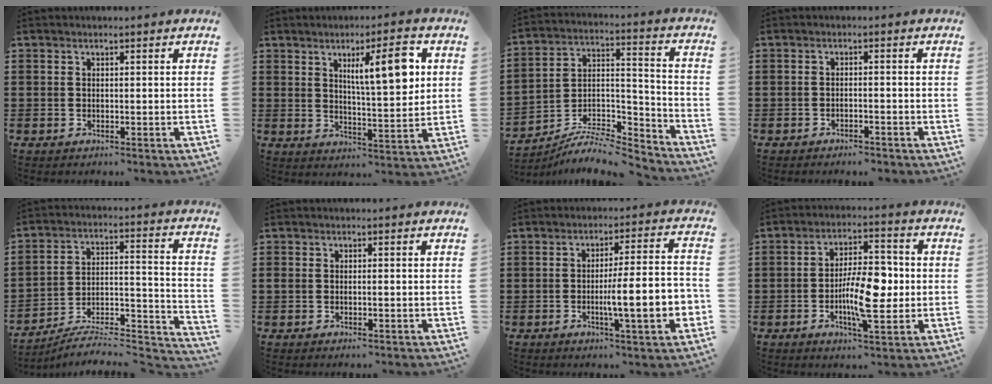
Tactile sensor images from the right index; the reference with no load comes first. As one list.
[{"total": 9.5, "force": [3.4, 2.6, 8.4], "torque": [-0.135, -0.002, 0.049]}, {"total": 8.4, "force": [-7.4, 2.5, 2.9], "torque": [-0.047, 0.018, -0.144]}, {"total": 1.5, "force": [-1.4, 0.0, 0.5], "torque": [-0.011, 0.001, -0.028]}, {"total": 6.2, "force": [-5.7, 1.1, 2.1], "torque": [-0.029, -0.004, -0.113]}, {"total": 1.0, "force": [-0.3, 0.4, 0.8], "torque": [-0.017, -0.001, -0.005]}, {"total": 10.2, "force": [-2.6, 1.2, 9.8], "torque": [-0.146, -0.012, -0.048]}, {"total": 9.8, "force": [-1.2, 4.1, 8.9], "torque": [-0.146, 0.005, -0.024]}]